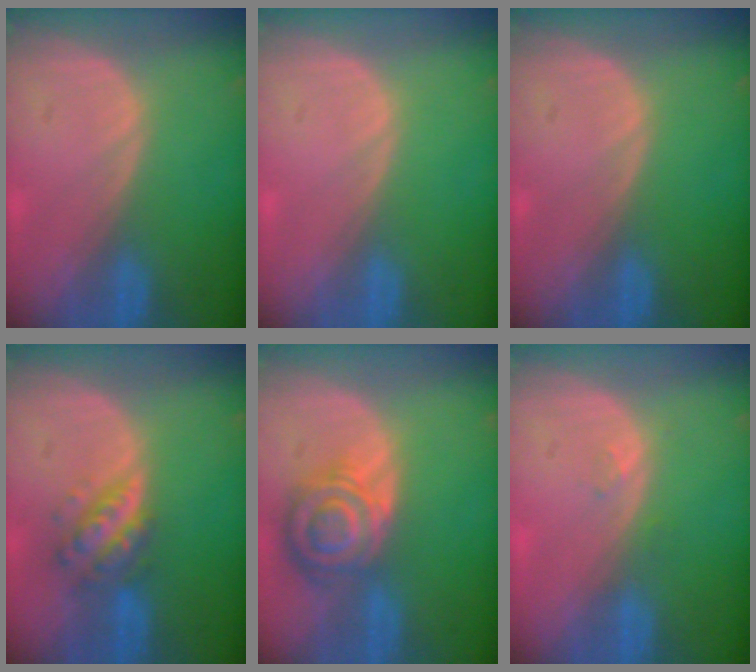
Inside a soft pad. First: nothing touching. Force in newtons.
{"total": 0.0}
{"total": 0.0}
{"total": 5.7, "press": 5.2, "slide": 2.3}
{"total": 8.2, "press": 7.1, "slide": 4.1}
{"total": 1.1, "press": 1.0, "slide": 0.4}